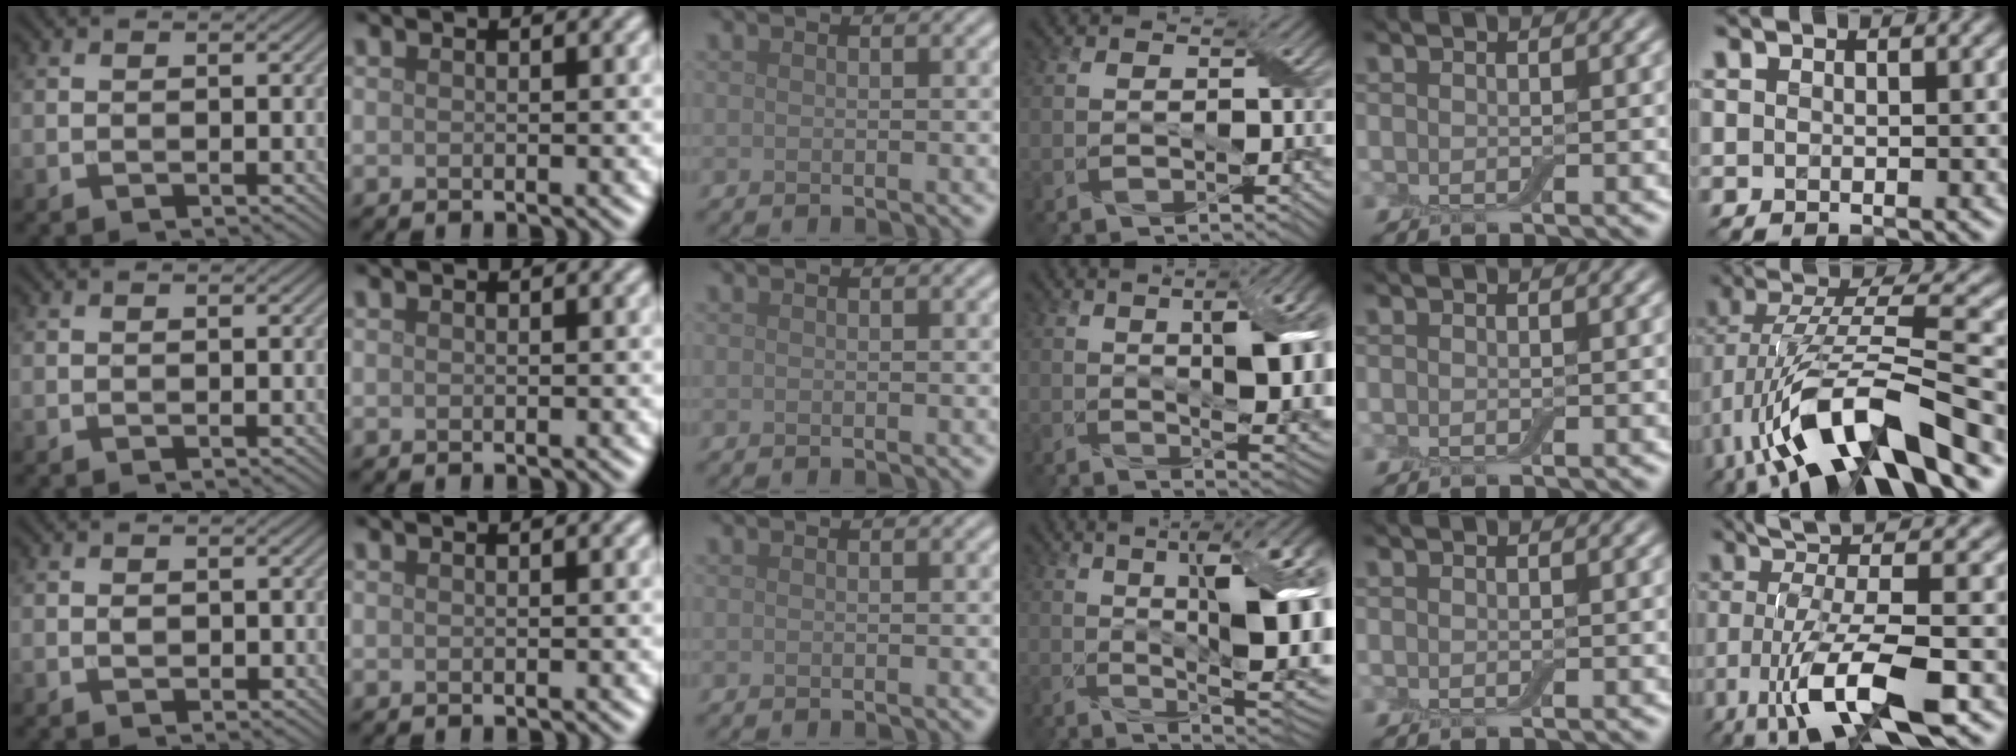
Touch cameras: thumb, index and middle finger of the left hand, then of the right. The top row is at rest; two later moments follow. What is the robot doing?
{"motion": "peel", "object": "aluminum foil"}